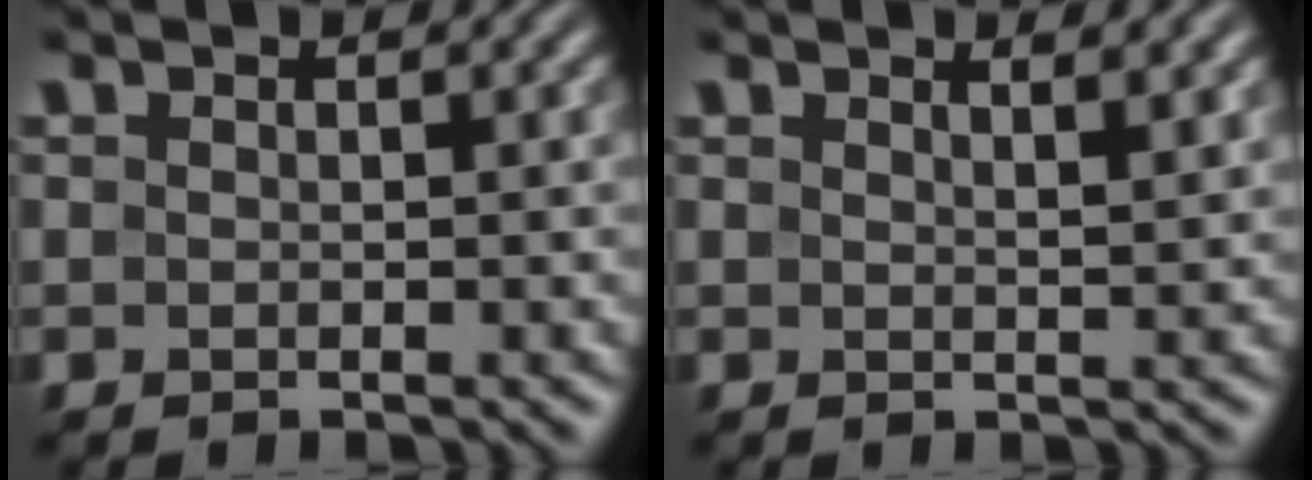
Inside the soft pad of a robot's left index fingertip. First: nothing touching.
{"total": 1.7, "force": [1.3, 0.4, 0.9], "torque": [-0.003, 0.001, 0.016]}